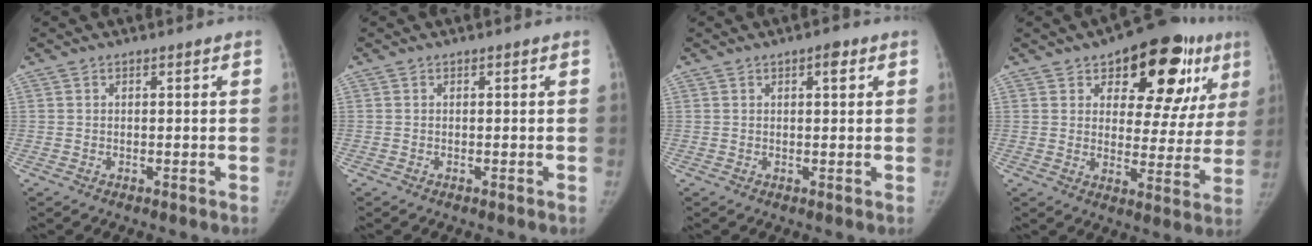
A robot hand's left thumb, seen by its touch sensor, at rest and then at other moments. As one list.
[{"total": 0.0}, {"total": 2.3, "force": [1.1, 0.9, 1.7], "torque": [-0.017, -0.001, 0.013]}, {"total": 20.6, "force": [10.4, 10.4, 14.3], "torque": [-0.134, -0.020, 0.141]}]